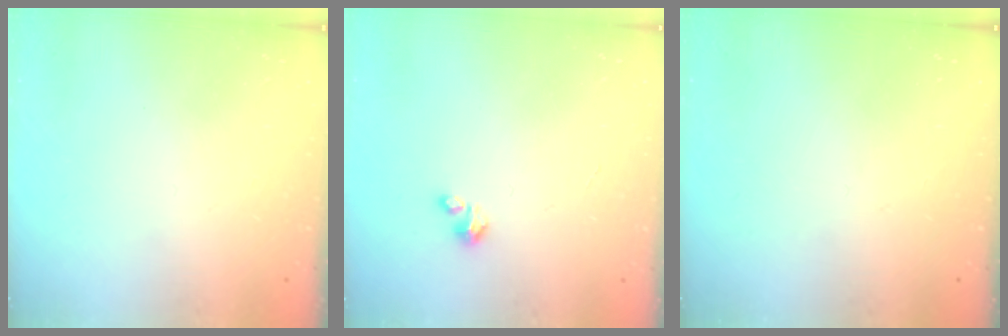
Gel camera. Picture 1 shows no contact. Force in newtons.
{"total": 1.2, "press": 1.2, "slide": 0.2}
{"total": 0.0}